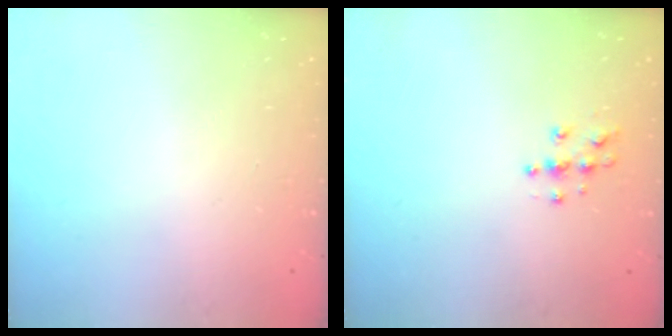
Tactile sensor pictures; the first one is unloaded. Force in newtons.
{"total": 4.9, "press": 4.9, "slide": 0.1}